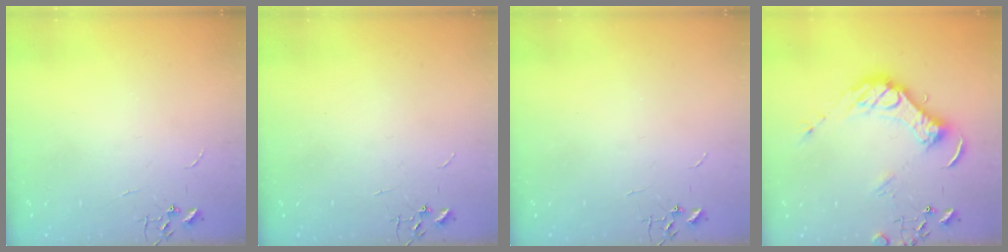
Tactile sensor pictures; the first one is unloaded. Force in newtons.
{"total": 0.0}
{"total": 0.0}
{"total": 15.5, "press": 15.4, "slide": 2.0}